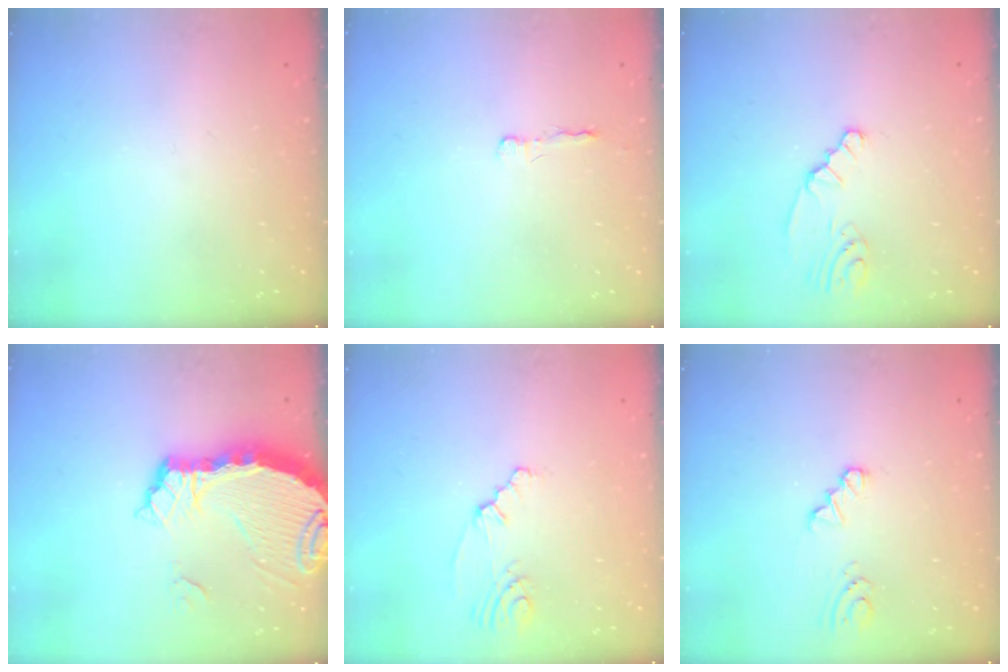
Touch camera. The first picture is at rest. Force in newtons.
{"total": 2.2, "press": 2.2, "slide": 0.4}
{"total": 0.9, "press": 0.9, "slide": 0.2}
{"total": 7.3, "press": 7.3, "slide": 0.8}
{"total": 2.3, "press": 2.0, "slide": 1.2}
{"total": 0.9, "press": 0.9, "slide": 0.1}